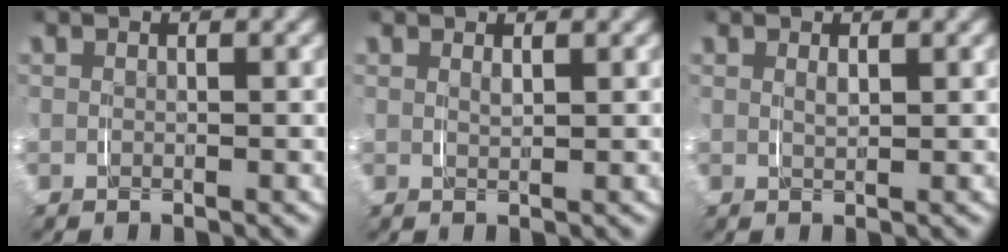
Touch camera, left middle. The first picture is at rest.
{"total": 0.8, "force": [0.7, 0.0, 0.4], "torque": [-0.007, -0.003, 0.014]}
{"total": 0.9, "force": [0.6, 0.1, 0.7], "torque": [-0.013, -0.004, 0.013]}